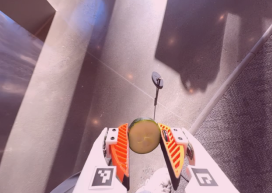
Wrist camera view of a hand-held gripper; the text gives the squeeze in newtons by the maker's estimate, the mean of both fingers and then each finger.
{"total": 11.2, "left": 11.0, "right": 11.3}